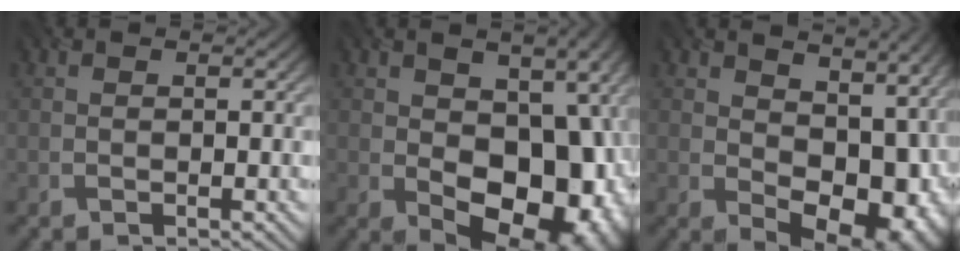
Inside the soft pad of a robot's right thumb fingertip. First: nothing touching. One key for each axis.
{"total": 16.4, "fx": -2.1, "fy": 10.5, "fz": 12.4, "tx": -0.149, "ty": -0.040, "tz": -0.007}
{"total": 12.1, "fx": 1.2, "fy": 8.1, "fz": 8.9, "tx": -0.107, "ty": -0.031, "tz": 0.044}